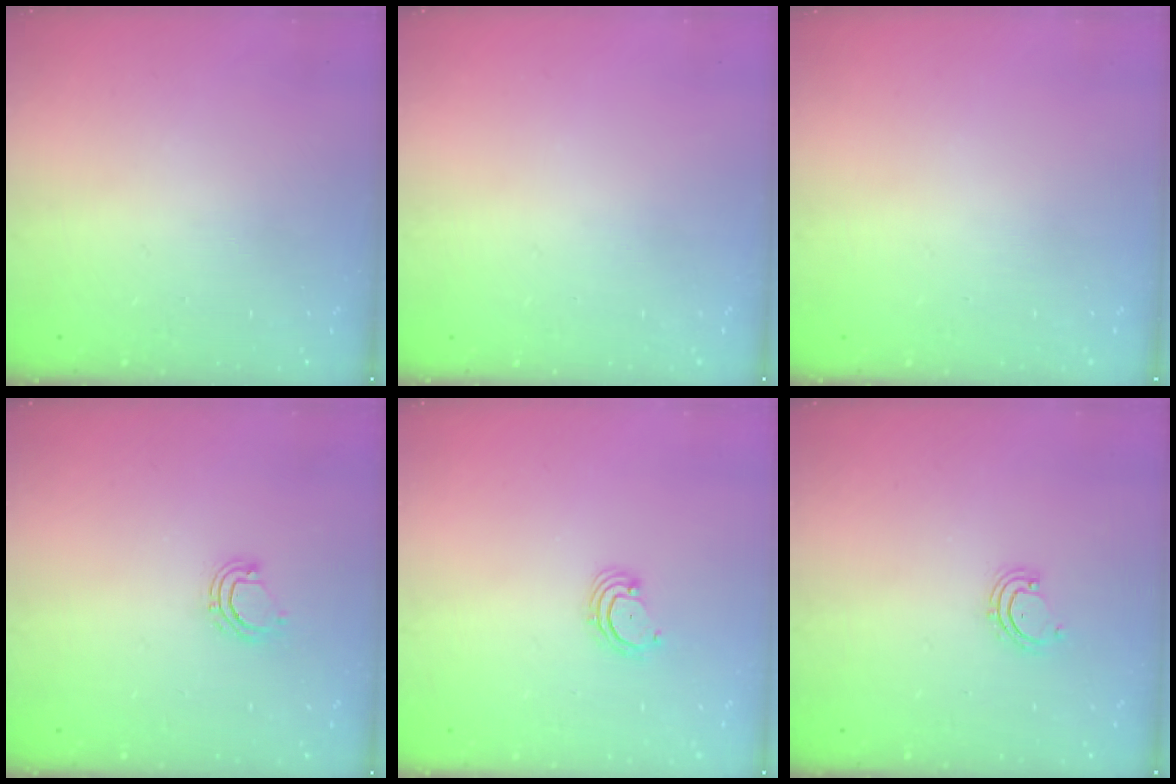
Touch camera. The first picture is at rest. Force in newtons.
{"total": 0.0}
{"total": 0.0}
{"total": 4.5, "press": 4.5, "slide": 0.2}
{"total": 2.7, "press": 2.7, "slide": 0.3}
{"total": 2.7, "press": 2.6, "slide": 0.5}